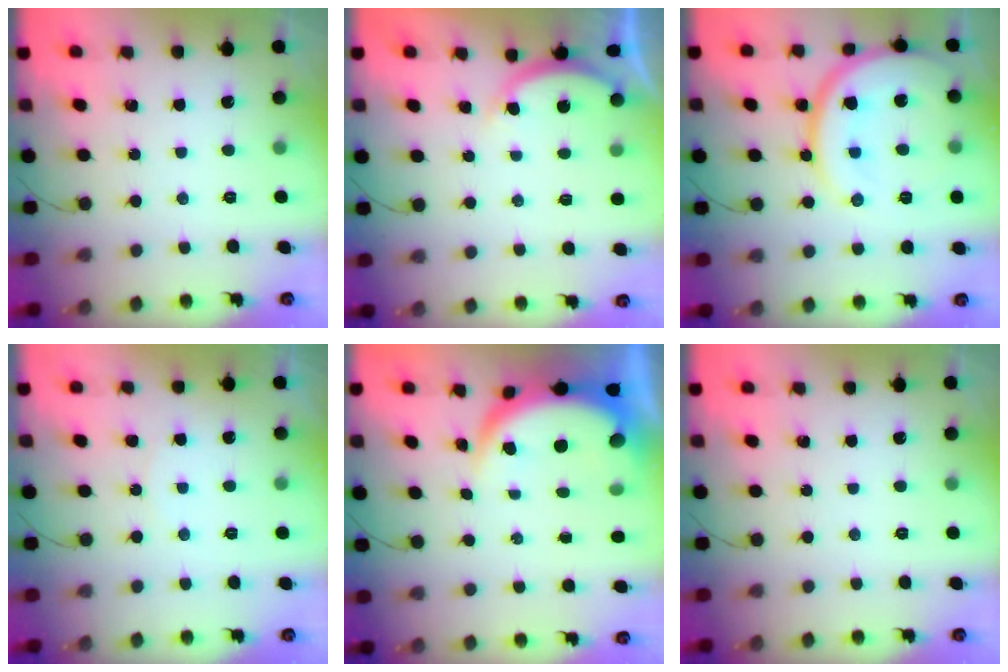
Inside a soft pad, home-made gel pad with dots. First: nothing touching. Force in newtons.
{"total": 4.0, "press": 4.0, "slide": 0.6}
{"total": 18.4, "press": 18.3, "slide": 1.9}
{"total": 2.6, "press": 2.5, "slide": 0.6}
{"total": 6.9, "press": 6.9, "slide": 0.5}
{"total": 0.0}